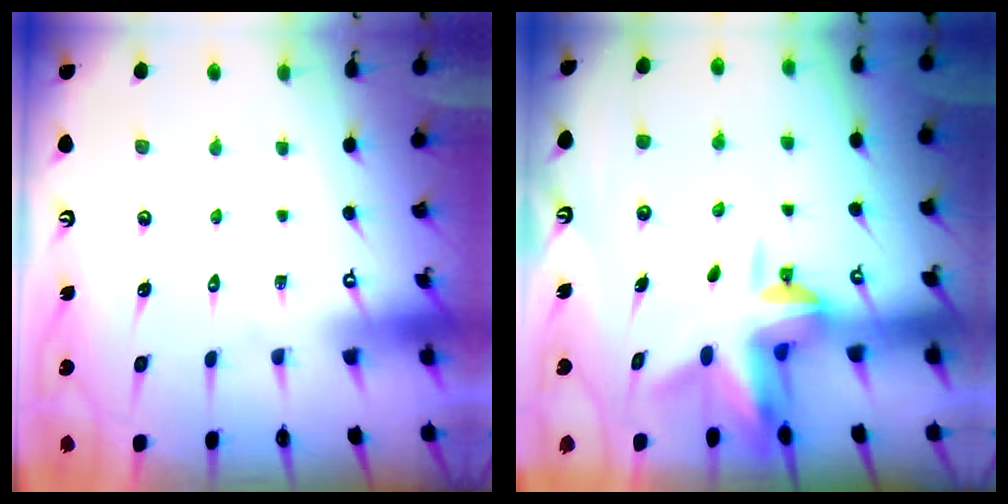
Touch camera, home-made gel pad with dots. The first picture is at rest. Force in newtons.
{"total": 6.2, "press": 6.1, "slide": 1.2}